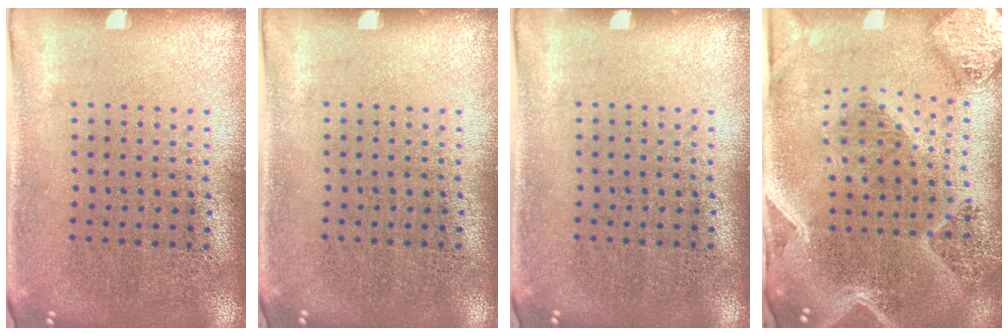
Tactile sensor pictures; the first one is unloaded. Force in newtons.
{"total": 0.0}
{"total": 0.0}
{"total": 3.2, "press": 2.7, "slide": 1.6}